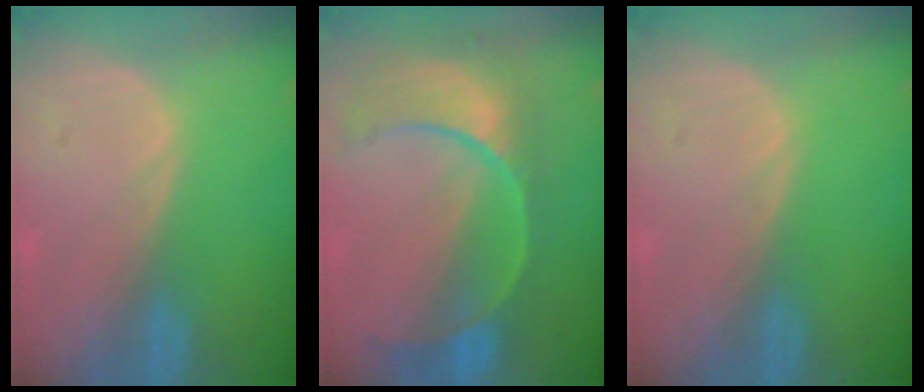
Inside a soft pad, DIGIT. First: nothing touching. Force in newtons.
{"total": 11.2, "press": 9.4, "slide": 6.1}
{"total": 0.0}